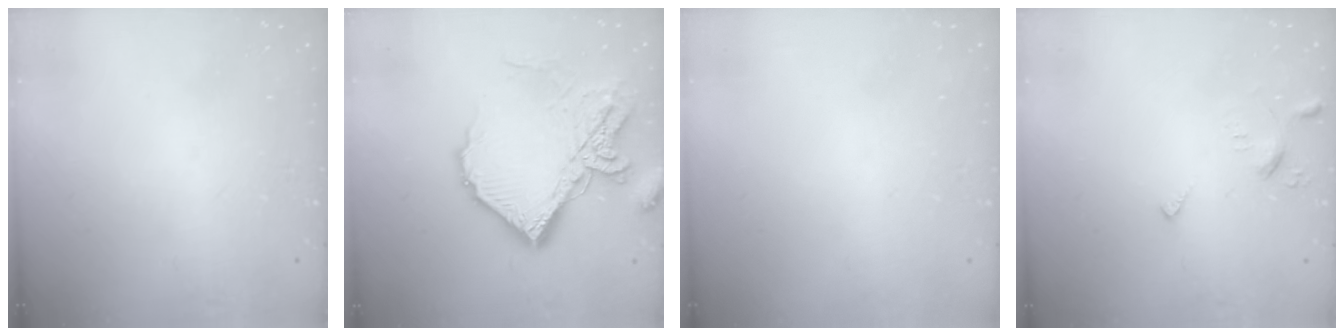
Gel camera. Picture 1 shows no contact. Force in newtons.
{"total": 19.3, "press": 19.2, "slide": 1.9}
{"total": 2.0, "press": 2.0, "slide": 0.1}
{"total": 3.3, "press": 3.2, "slide": 0.6}